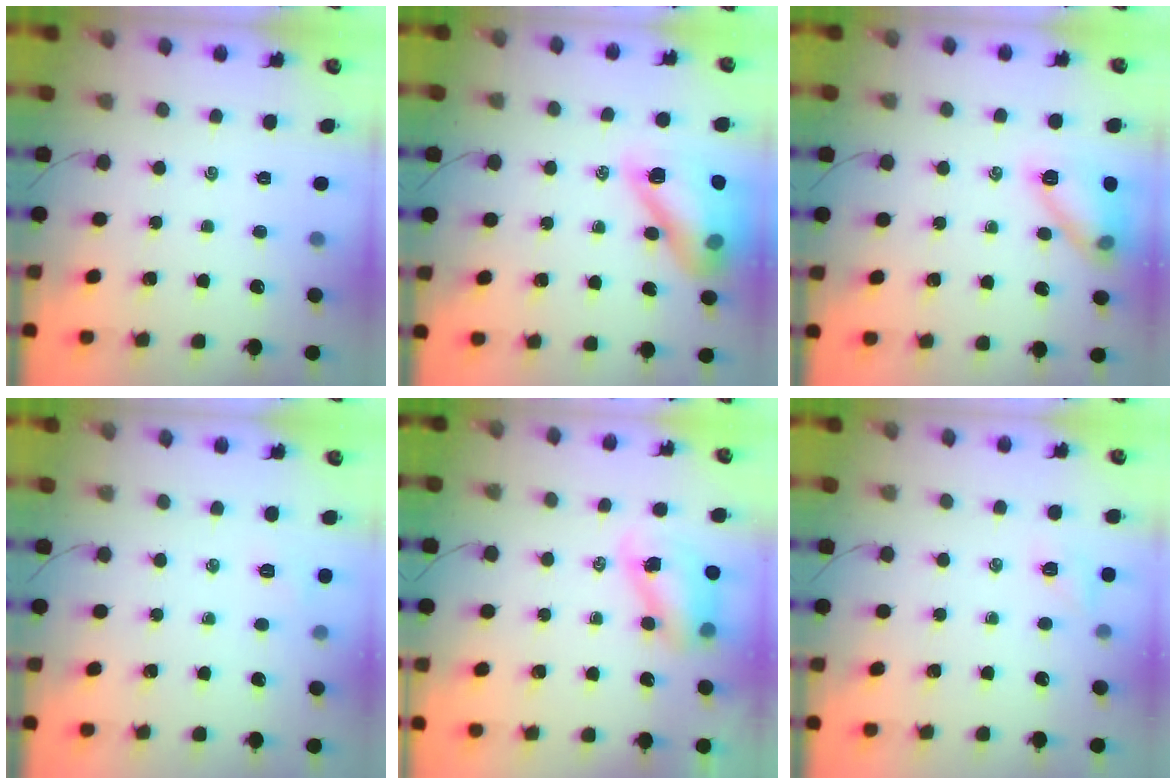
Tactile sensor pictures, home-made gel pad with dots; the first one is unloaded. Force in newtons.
{"total": 16.6, "press": 16.5, "slide": 2.6}
{"total": 12.7, "press": 12.7, "slide": 0.5}
{"total": 4.5, "press": 4.4, "slide": 1.0}
{"total": 8.0, "press": 7.8, "slide": 1.8}
{"total": 5.3, "press": 5.1, "slide": 1.3}